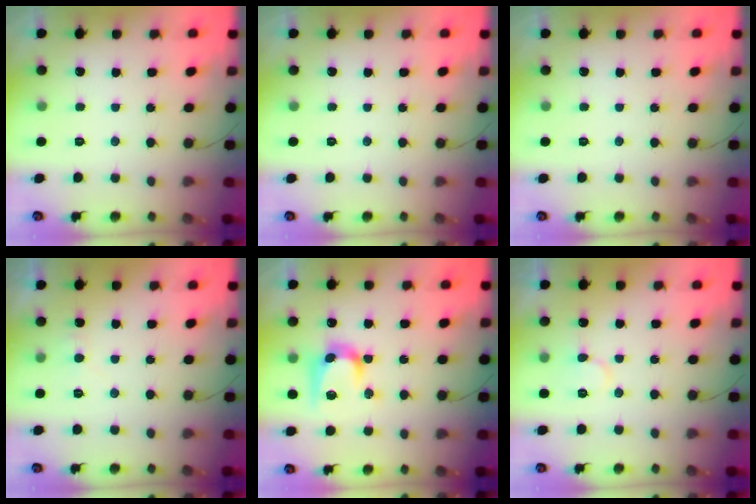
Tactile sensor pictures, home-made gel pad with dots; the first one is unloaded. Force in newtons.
{"total": 0.0}
{"total": 0.0}
{"total": 4.2, "press": 4.2, "slide": 0.4}
{"total": 12.5, "press": 12.5, "slide": 0.7}
{"total": 7.0, "press": 6.9, "slide": 1.0}